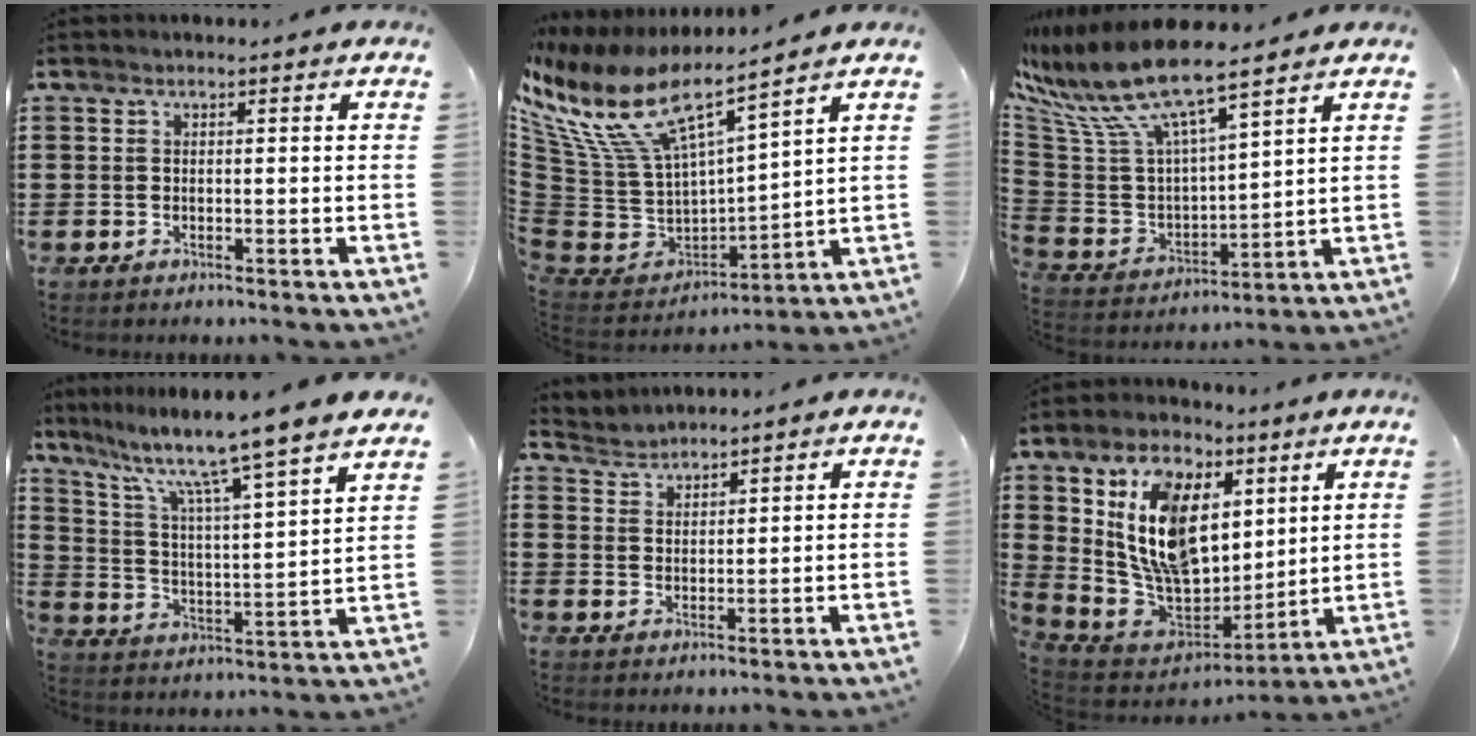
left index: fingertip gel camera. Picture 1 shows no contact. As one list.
[{"total": 11.1, "force": [7.2, 3.9, 7.5], "torque": [-0.195, -0.053, 0.119]}, {"total": 9.9, "force": [7.8, 1.3, 6.0], "torque": [-0.162, -0.058, 0.129]}, {"total": 9.0, "force": [7.4, -0.7, 5.1], "torque": [-0.129, -0.059, 0.115]}, {"total": 2.5, "force": [2.5, 0.3, -0.5], "torque": [0.001, -0.005, 0.046]}, {"total": 14.3, "force": [5.5, 8.6, 10.0], "torque": [-0.230, -0.014, 0.101]}]